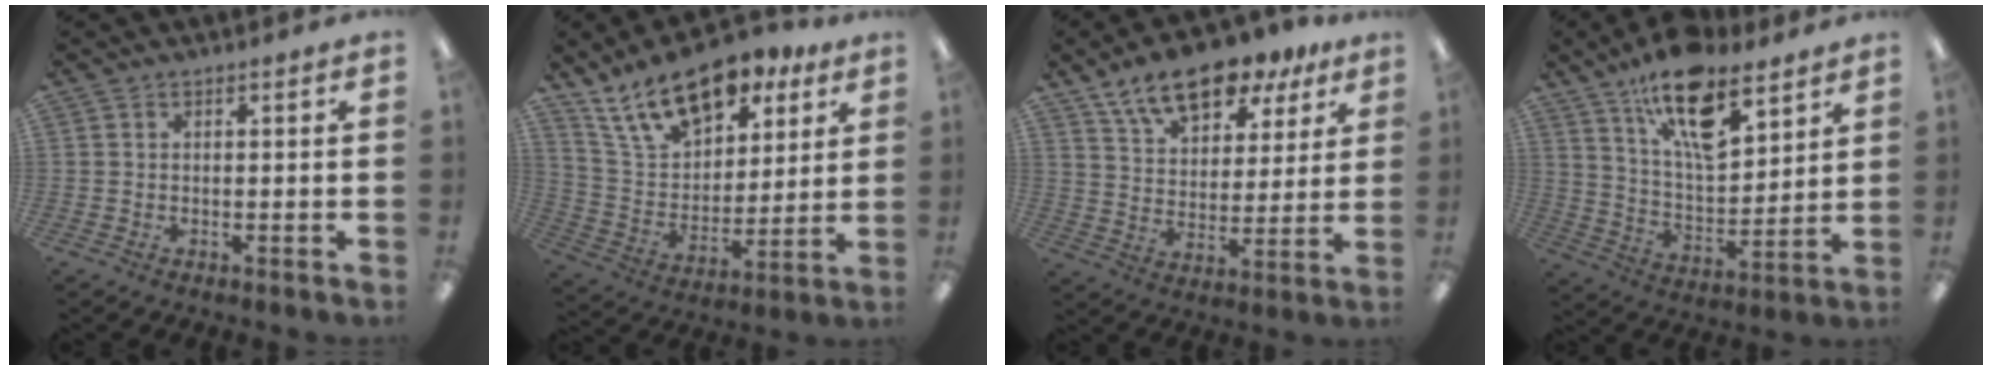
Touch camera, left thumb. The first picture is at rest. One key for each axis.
{"total": 18.7, "fx": 12.6, "fy": 9.7, "fz": 9.9, "tx": -0.171, "ty": -0.056, "tz": 0.226}
{"total": 13.9, "fx": 10.4, "fy": 6.4, "fz": 6.6, "tx": -0.108, "ty": -0.053, "tz": 0.187}
{"total": 17.7, "fx": 11.6, "fy": 7.1, "fz": 11.3, "tx": -0.186, "ty": -0.060, "tz": 0.197}